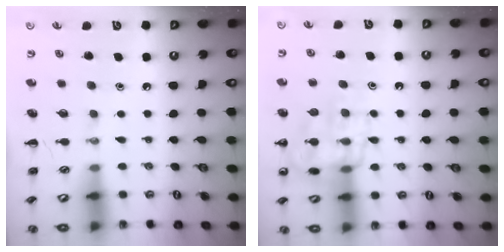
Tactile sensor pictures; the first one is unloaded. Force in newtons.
{"total": 13.3, "press": 13.3, "slide": 1.1}